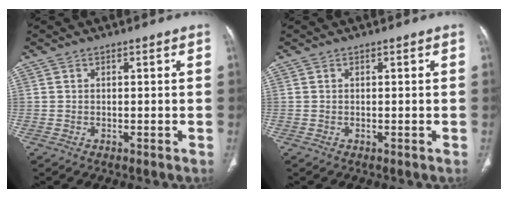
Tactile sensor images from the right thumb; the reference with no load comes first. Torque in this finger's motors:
{"motor_torque": [-0.36, 0.38, -0.23, 0.23, 0.01]}